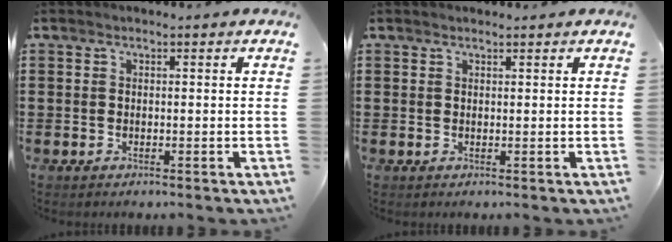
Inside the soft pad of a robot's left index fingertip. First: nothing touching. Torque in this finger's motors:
{"motor_torque": [-0.14, -1.16, -0.07, -0.03]}